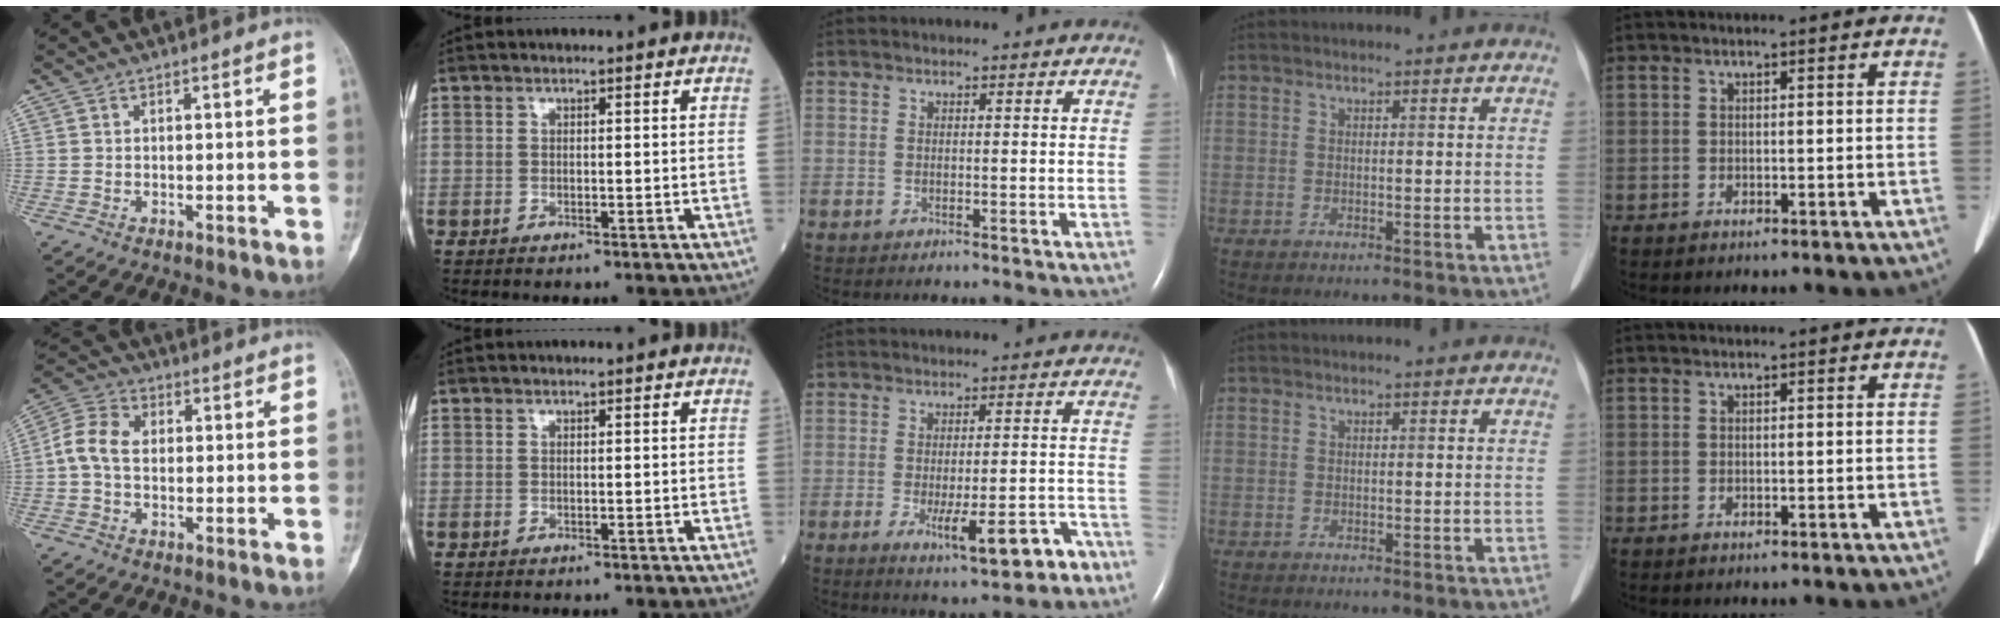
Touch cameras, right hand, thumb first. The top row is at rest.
{"thumb": {"total": 7.3, "force": [0.0, 5.2, 5.1], "torque": [-0.099, 0.024, -0.008]}, "middle": {"total": 8.6, "force": [-4.9, 1.8, 6.9], "torque": [-0.099, -0.003, -0.060]}}